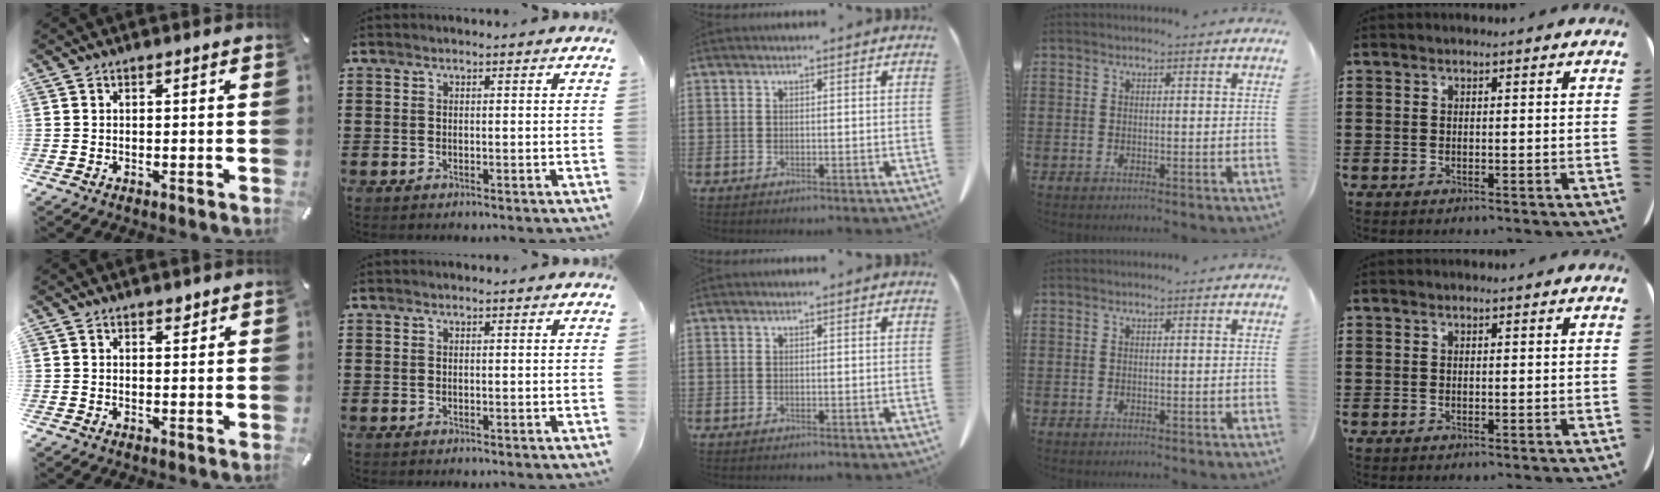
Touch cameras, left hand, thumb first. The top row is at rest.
{"thumb": {"total": 1.3, "force": [1.0, 0.8, 0.5], "torque": [-0.002, -0.002, 0.016]}}